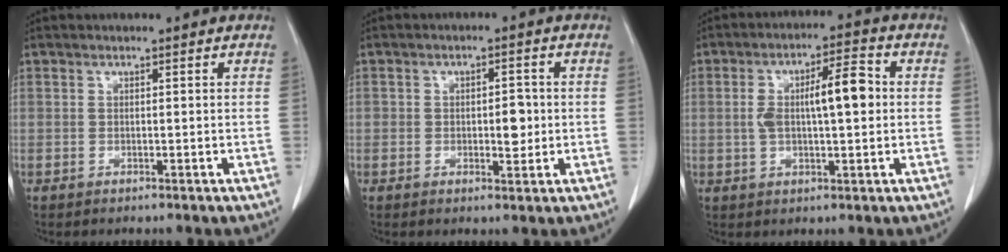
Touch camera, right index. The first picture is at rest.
{"total": 3.7, "force": [-0.3, 1.9, 3.1], "torque": [-0.041, 0.005, 0.000]}
{"total": 8.8, "force": [0.6, 2.3, 8.4], "torque": [-0.153, 0.023, 0.011]}